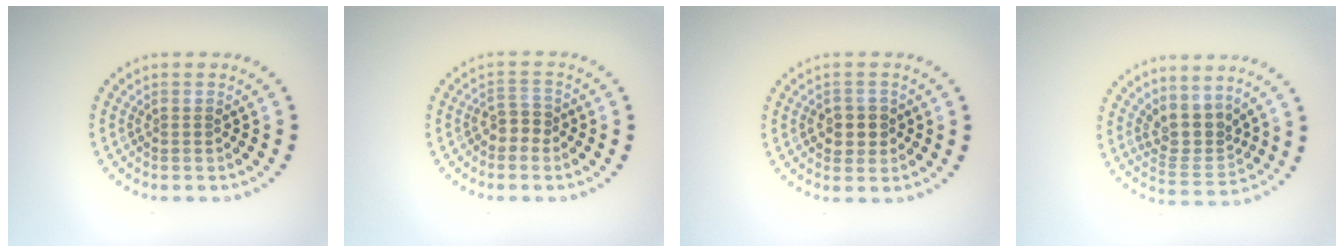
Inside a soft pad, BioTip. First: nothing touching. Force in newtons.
{"total": 1.8, "press": 1.6, "slide": 0.9}
{"total": 2.3, "press": 2.2, "slide": 0.6}
{"total": 3.3, "press": 2.5, "slide": 2.1}